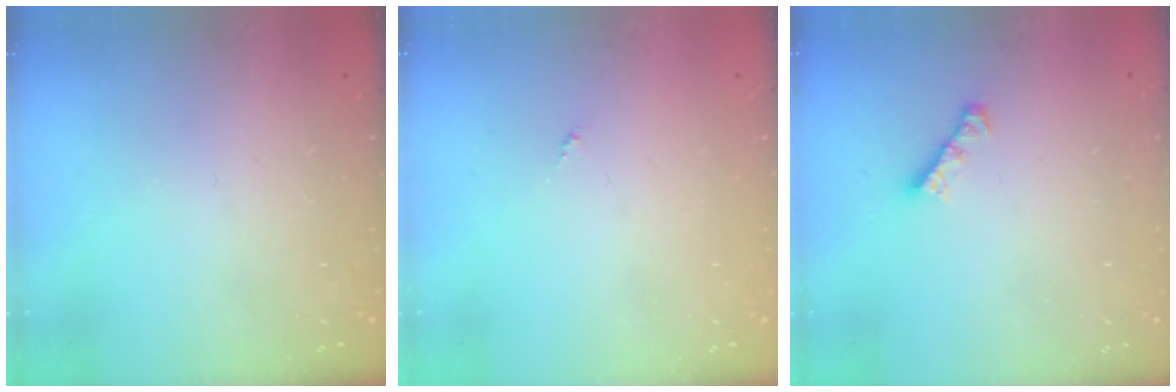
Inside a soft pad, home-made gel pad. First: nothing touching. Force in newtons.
{"total": 0.0}
{"total": 3.0, "press": 3.0, "slide": 0.3}